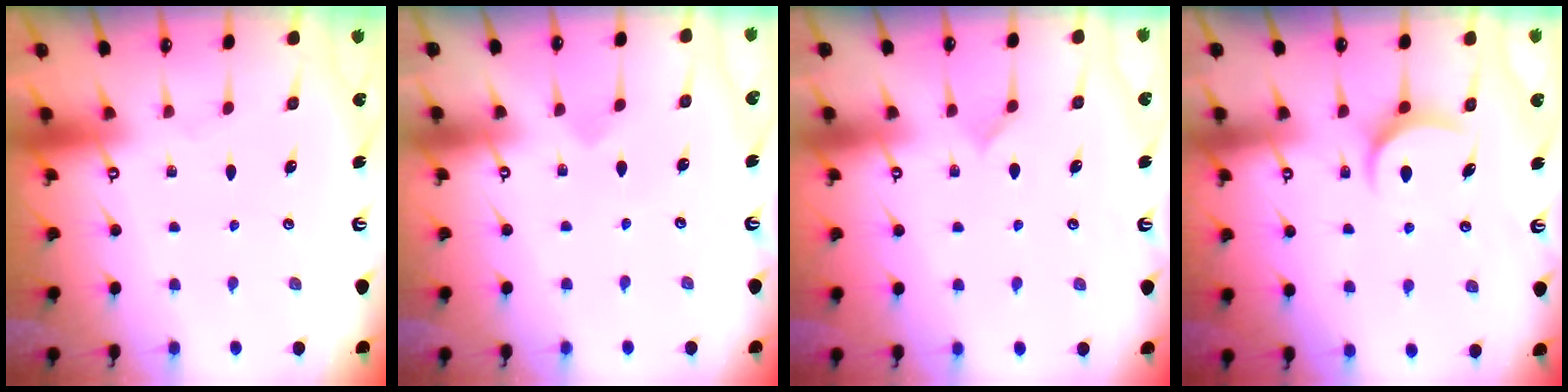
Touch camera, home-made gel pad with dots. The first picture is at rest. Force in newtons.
{"total": 2.5, "press": 2.5, "slide": 0.1}
{"total": 6.1, "press": 6.1, "slide": 0.4}
{"total": 7.9, "press": 7.9, "slide": 0.3}